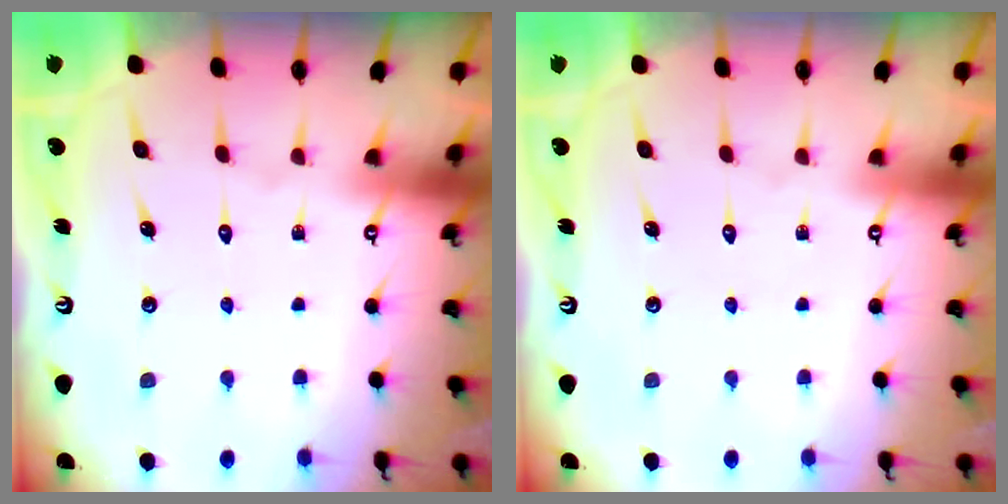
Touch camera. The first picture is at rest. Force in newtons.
{"total": 0.0}